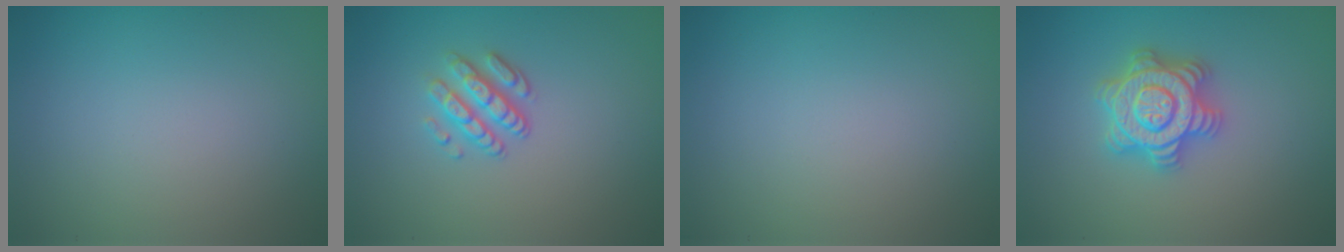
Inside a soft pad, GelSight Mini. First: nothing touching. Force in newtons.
{"total": 2.9, "press": 2.3, "slide": 1.8}
{"total": 0.0}
{"total": 4.9, "press": 4.8, "slide": 0.8}